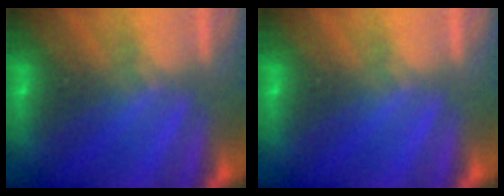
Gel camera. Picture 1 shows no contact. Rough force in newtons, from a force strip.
{"total": 0.0}